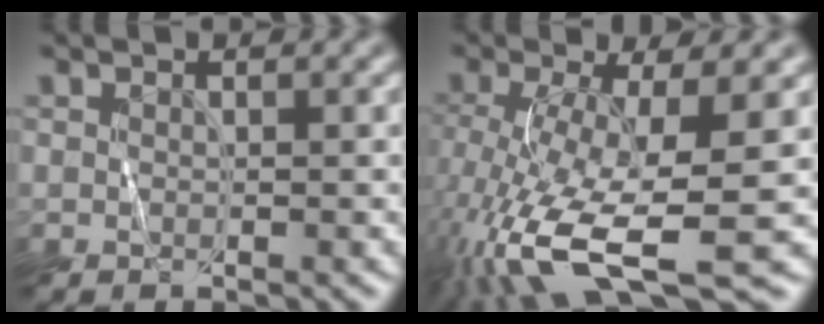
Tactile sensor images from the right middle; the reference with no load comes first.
{"total": 11.3, "force": [-4.5, 3.3, 9.8], "torque": [-0.210, -0.027, -0.078]}